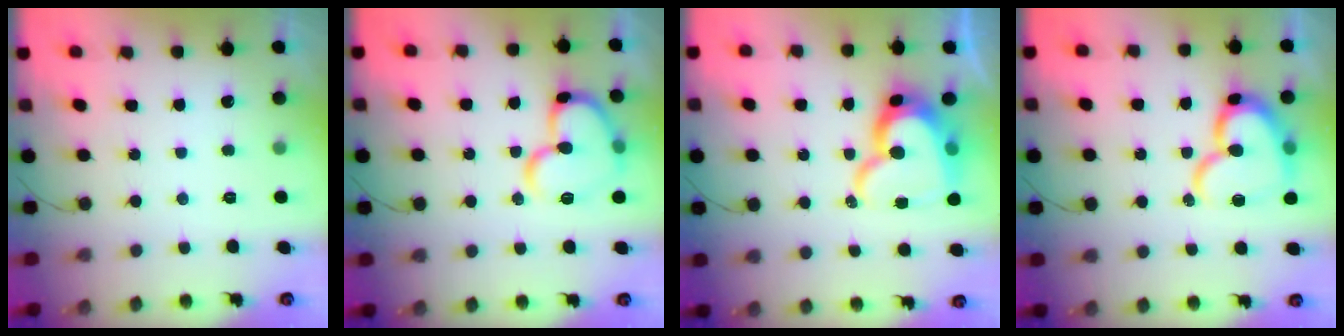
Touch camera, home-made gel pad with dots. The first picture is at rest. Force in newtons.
{"total": 17.1, "press": 17.0, "slide": 1.6}
{"total": 18.5, "press": 18.4, "slide": 1.6}
{"total": 16.9, "press": 16.9, "slide": 1.7}